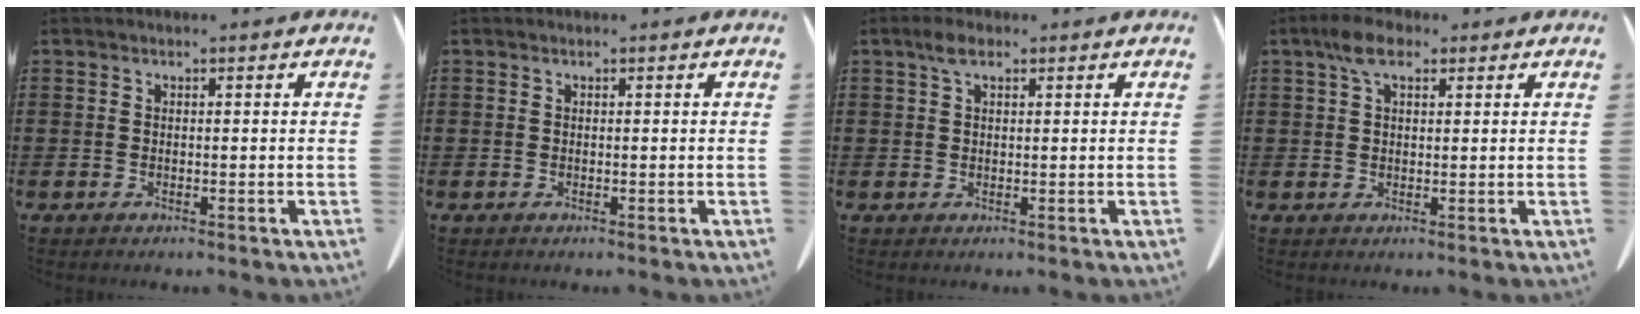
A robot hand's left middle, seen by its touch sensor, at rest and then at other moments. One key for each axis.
{"total": 0.0}
{"total": 2.7, "fx": 1.5, "fy": 1.2, "fz": 2.0, "tx": -0.044, "ty": 0.005, "tz": 0.027}
{"total": 4.8, "fx": 2.7, "fy": 2.0, "fz": 3.5, "tx": -0.076, "ty": 0.009, "tz": 0.049}